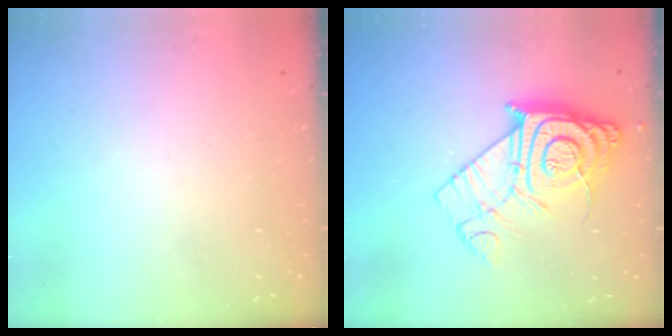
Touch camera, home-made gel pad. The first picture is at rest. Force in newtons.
{"total": 14.9, "press": 14.8, "slide": 1.0}